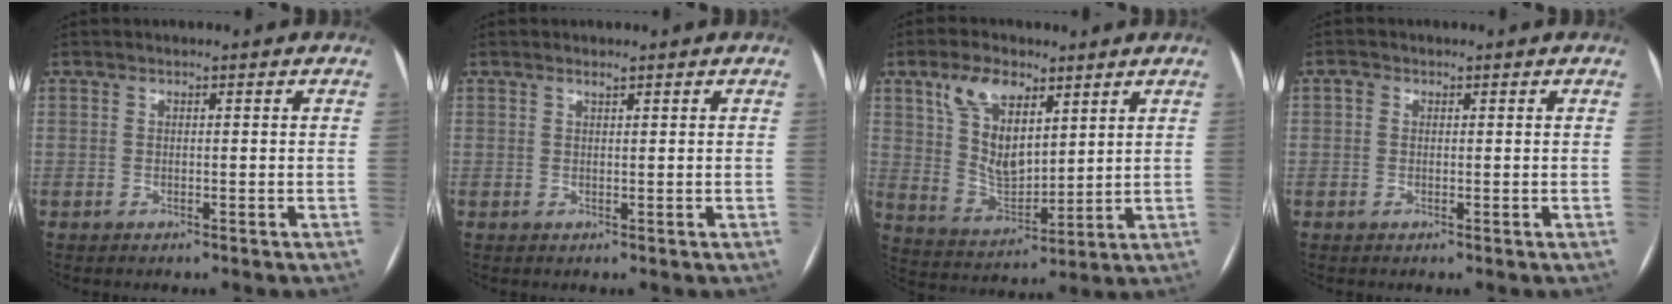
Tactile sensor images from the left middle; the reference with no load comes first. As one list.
[{"total": 0.6, "force": [0.5, 0.0, 0.3], "torque": [-0.010, 0.000, 0.011]}, {"total": 10.6, "force": [5.7, 5.1, 7.4], "torque": [-0.152, 0.007, 0.117]}, {"total": 0.9, "force": [0.2, 0.8, 0.4], "torque": [-0.009, 0.008, 0.002]}]